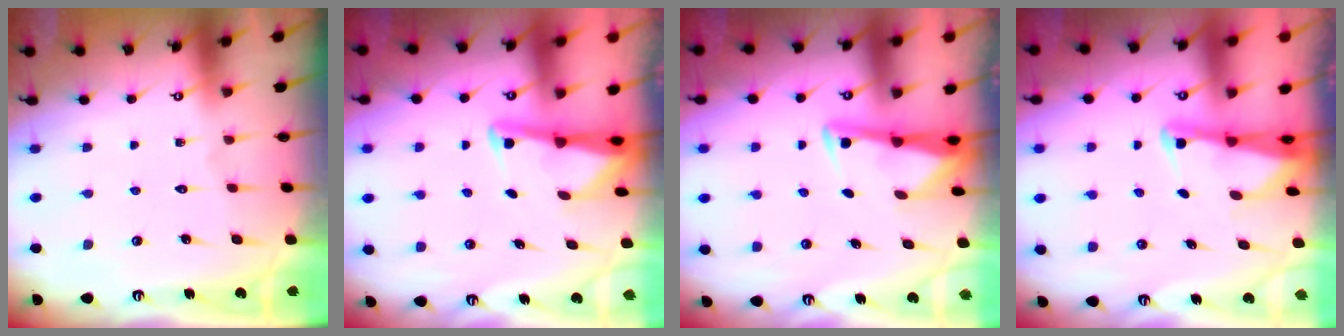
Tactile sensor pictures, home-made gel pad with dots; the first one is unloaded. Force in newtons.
{"total": 3.0, "press": 3.0, "slide": 0.4}
{"total": 3.1, "press": 3.1, "slide": 0.4}
{"total": 2.6, "press": 2.6, "slide": 0.2}